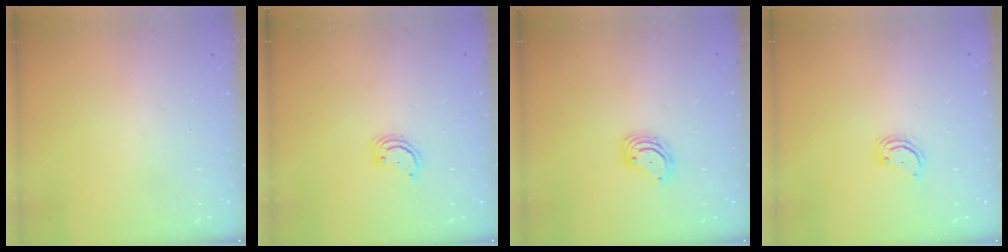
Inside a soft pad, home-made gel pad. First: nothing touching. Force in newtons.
{"total": 2.6, "press": 2.6, "slide": 0.2}
{"total": 3.4, "press": 3.4, "slide": 0.2}
{"total": 2.9, "press": 2.9, "slide": 0.2}